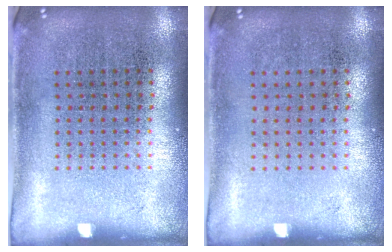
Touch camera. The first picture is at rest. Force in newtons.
{"total": 0.0}